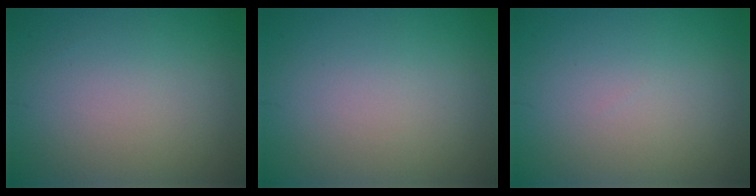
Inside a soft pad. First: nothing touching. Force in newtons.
{"total": 0.0}
{"total": 0.0}